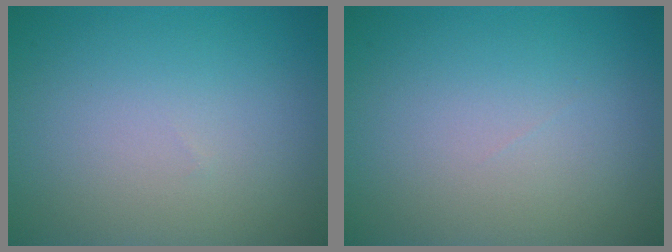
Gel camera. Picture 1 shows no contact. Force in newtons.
{"total": 0.0}